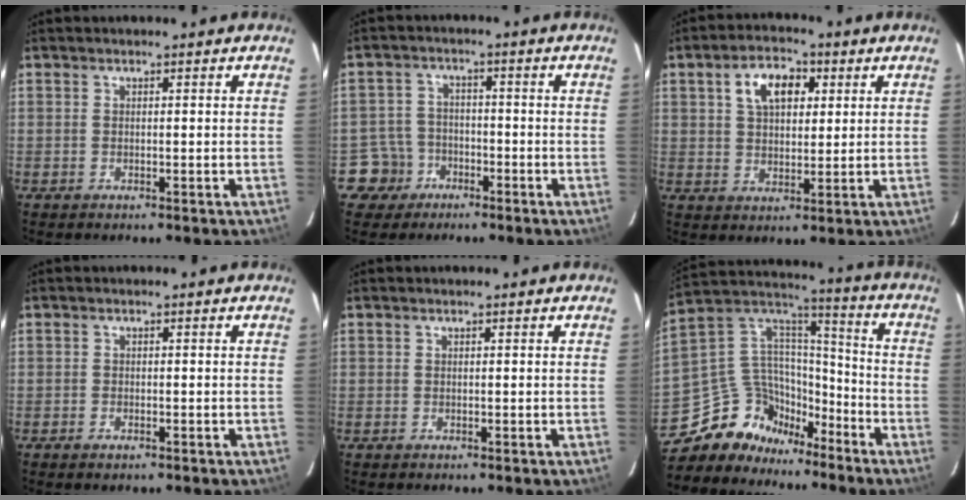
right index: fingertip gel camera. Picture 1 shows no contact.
{"total": 5.7, "force": [-3.1, 4.7, -0.4], "torque": [-0.006, 0.024, -0.057]}
{"total": 8.3, "force": [3.1, 5.0, 5.8], "torque": [-0.099, 0.026, 0.056]}
{"total": 1.2, "force": [-0.9, 0.7, 0.5], "torque": [-0.012, -0.002, -0.016]}
{"total": 0.0}
{"total": 15.2, "force": [-12.0, 8.5, 4.0], "torque": [-0.097, 0.052, -0.207]}